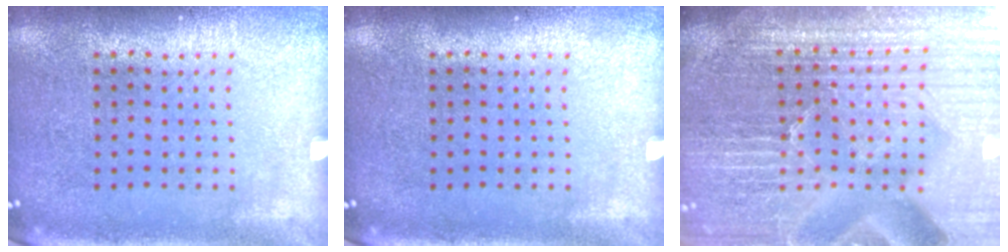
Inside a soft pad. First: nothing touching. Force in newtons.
{"total": 0.0}
{"total": 6.5, "press": 5.8, "slide": 3.1}